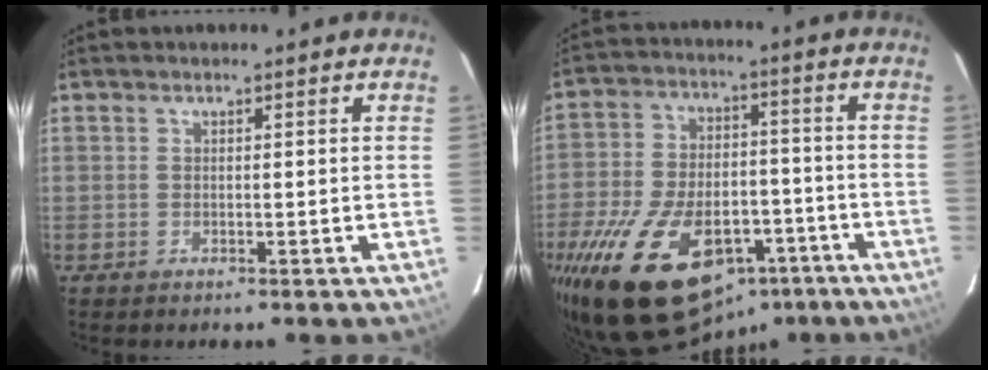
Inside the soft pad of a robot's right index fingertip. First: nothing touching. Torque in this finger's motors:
{"motor_torque": [1.91, -0.23, 1.05, 0.21]}